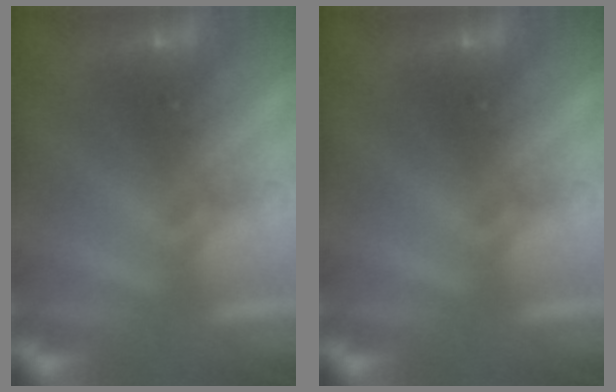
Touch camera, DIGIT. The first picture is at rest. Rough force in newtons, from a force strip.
{"total": 0.0}